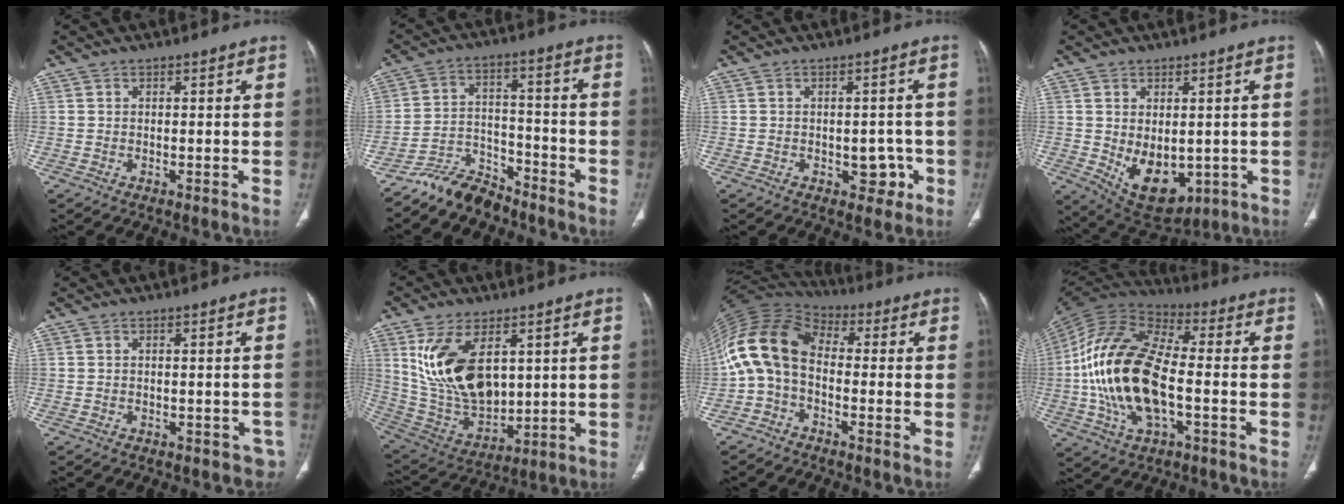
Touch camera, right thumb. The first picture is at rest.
{"total": 8.1, "force": [-7.4, 3.0, 1.3], "torque": [-0.007, 0.062, -0.141]}
{"total": 4.4, "force": [-1.5, 3.1, 2.8], "torque": [-0.007, 0.012, -0.016]}
{"total": 11.0, "force": [-1.5, 6.9, 8.5], "torque": [-0.112, -0.011, 0.007]}
{"total": 3.6, "force": [-2.5, 2.4, 1.1], "torque": [0.008, 0.012, -0.030]}
{"total": 17.2, "force": [5.3, 9.8, 13.1], "torque": [-0.230, -0.024, 0.125]}
{"total": 13.8, "force": [-1.6, 9.0, 10.3], "torque": [-0.205, 0.053, -0.046]}
{"total": 21.9, "force": [-3.0, 10.9, 18.8], "torque": [-0.378, 0.024, -0.057]}